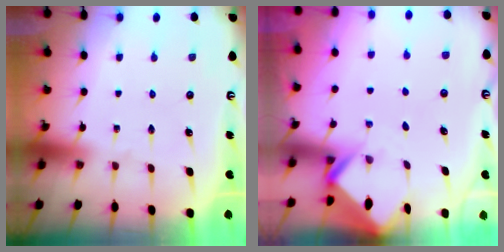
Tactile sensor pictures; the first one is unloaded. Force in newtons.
{"total": 2.5, "press": 2.5, "slide": 0.1}